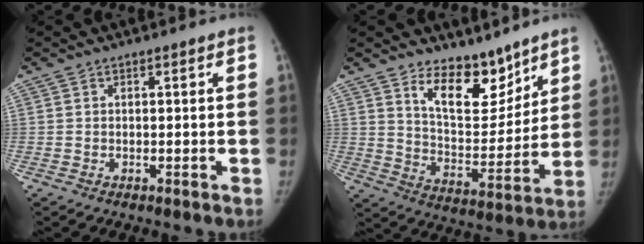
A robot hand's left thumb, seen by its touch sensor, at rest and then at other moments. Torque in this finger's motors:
{"motor_torque": [0.27, -0.02, 0.95, -0.69, 0.29]}